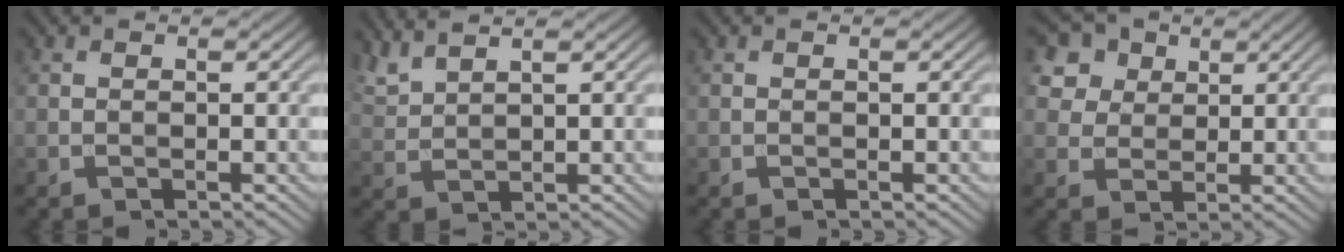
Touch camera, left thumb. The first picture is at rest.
{"total": 3.5, "force": [3.1, 0.6, 1.6], "torque": [-0.041, 0.009, 0.070]}
{"total": 0.0}
{"total": 7.3, "force": [3.7, 5.5, 3.0], "torque": [-0.114, 0.004, 0.068]}